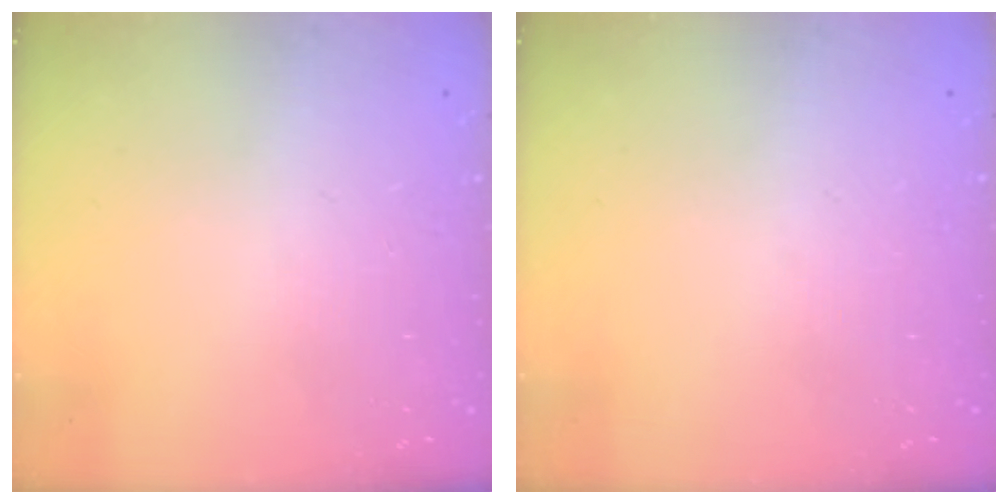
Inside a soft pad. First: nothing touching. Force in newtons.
{"total": 0.0}